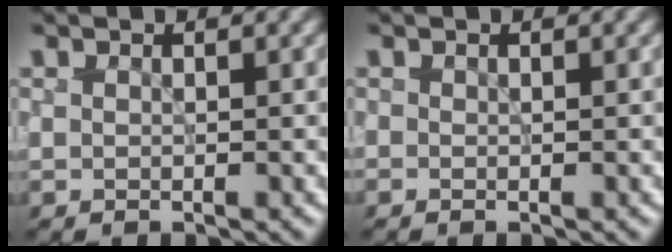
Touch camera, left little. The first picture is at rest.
{"total": 0.0}